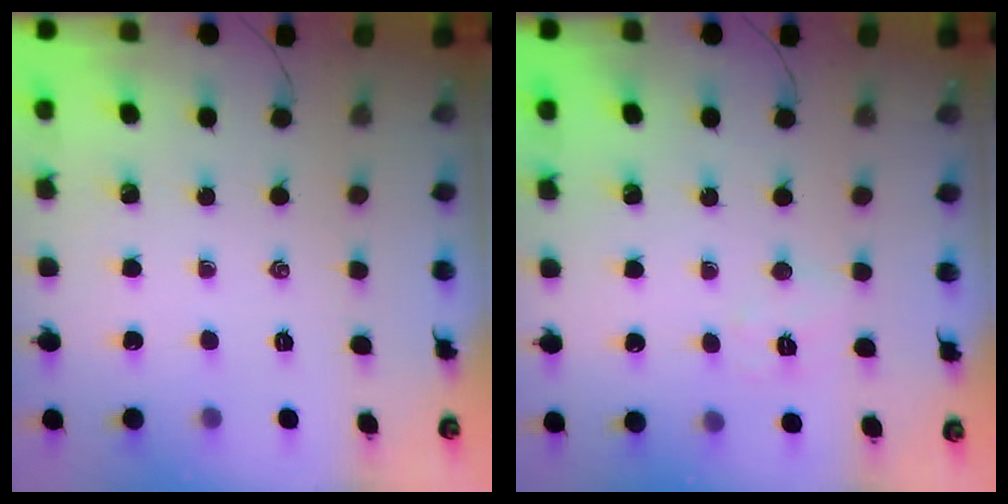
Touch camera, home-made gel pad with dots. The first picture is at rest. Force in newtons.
{"total": 5.2, "press": 5.1, "slide": 1.0}